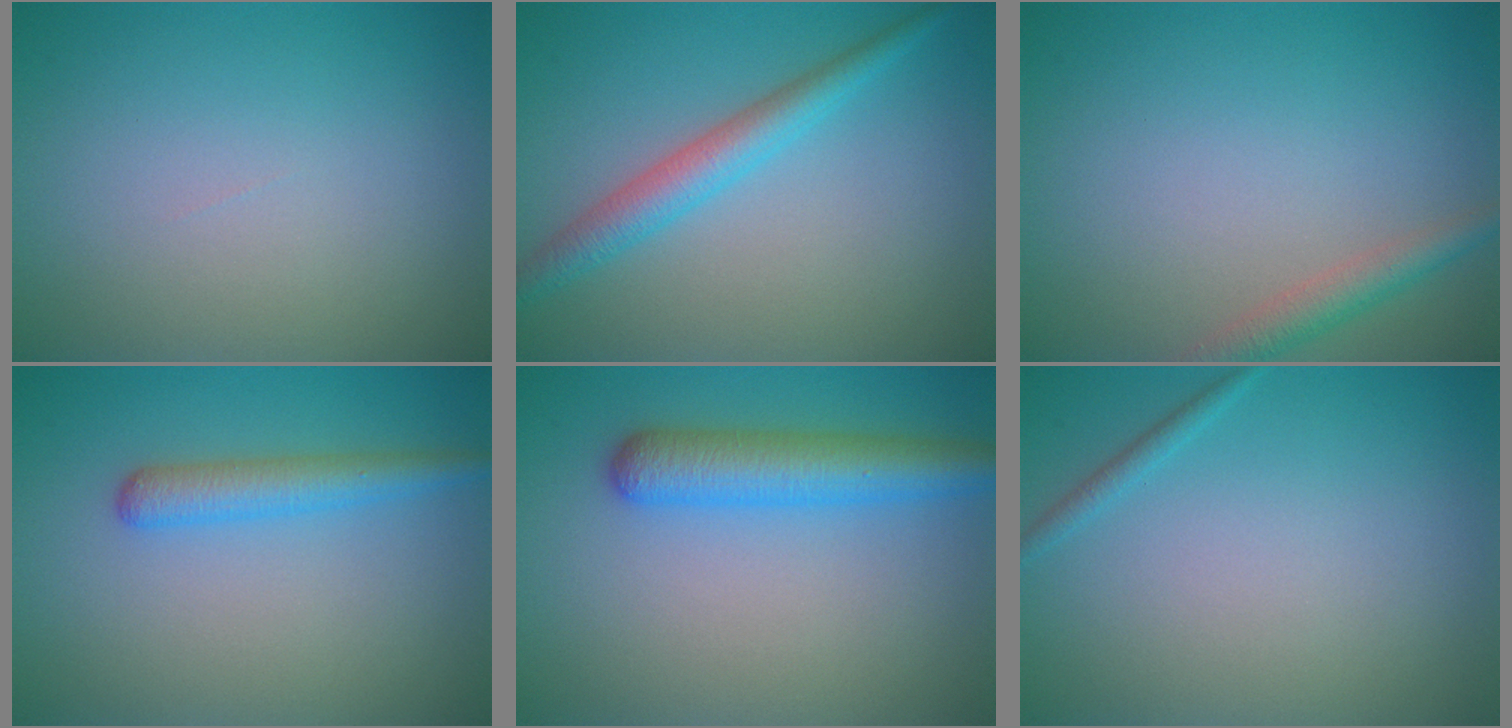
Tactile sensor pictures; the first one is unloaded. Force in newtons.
{"total": 3.4, "press": 3.4, "slide": 0.1}
{"total": 2.4, "press": 2.4, "slide": 0.1}
{"total": 2.8, "press": 2.8, "slide": 0.1}
{"total": 4.9, "press": 4.8, "slide": 0.1}
{"total": 0.9, "press": 0.9, "slide": 0.1}